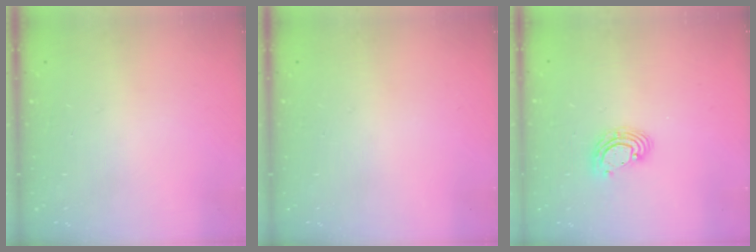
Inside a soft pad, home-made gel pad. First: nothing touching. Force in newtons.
{"total": 0.0}
{"total": 6.0, "press": 6.0, "slide": 0.8}